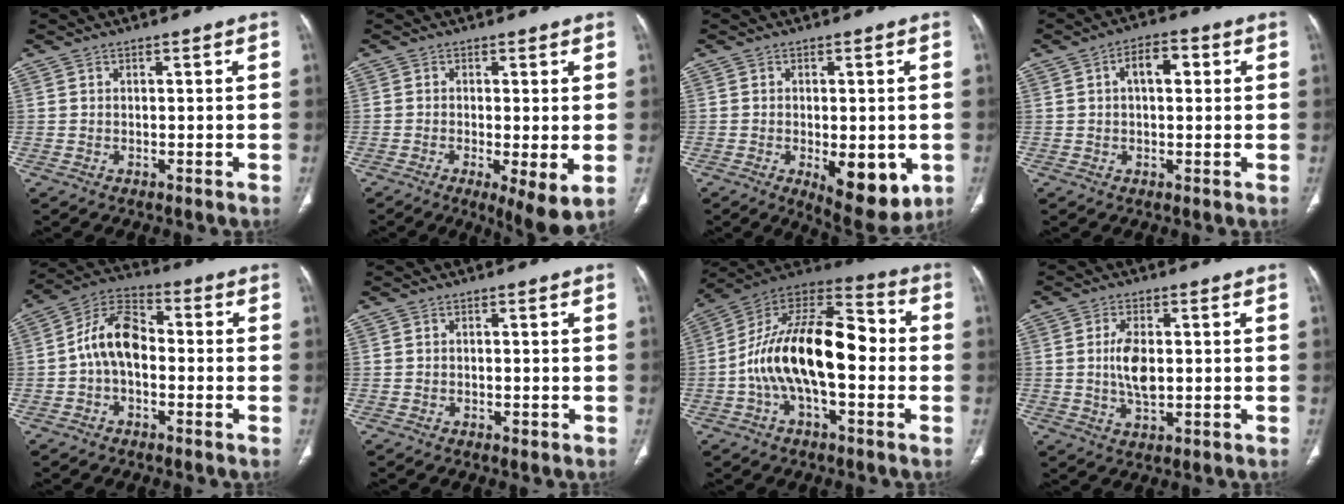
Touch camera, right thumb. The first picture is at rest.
{"total": 6.9, "force": [-1.5, 1.6, 6.5], "torque": [-0.108, -0.025, -0.026]}
{"total": 10.7, "force": [-2.9, 4.7, 9.2], "torque": [-0.102, -0.016, -0.031]}
{"total": 6.1, "force": [1.5, 3.3, 4.9], "torque": [-0.068, 0.013, 0.020]}
{"total": 10.3, "force": [-0.9, 6.5, 8.0], "torque": [-0.134, 0.035, -0.032]}
{"total": 0.6, "force": [-0.3, 0.3, 0.4], "torque": [-0.007, -0.001, -0.004]}
{"total": 21.1, "force": [-1.9, 10.3, 18.3], "torque": [-0.303, 0.050, -0.039]}
{"total": 6.2, "force": [0.4, 3.0, 5.4], "torque": [-0.105, -0.004, 0.009]}